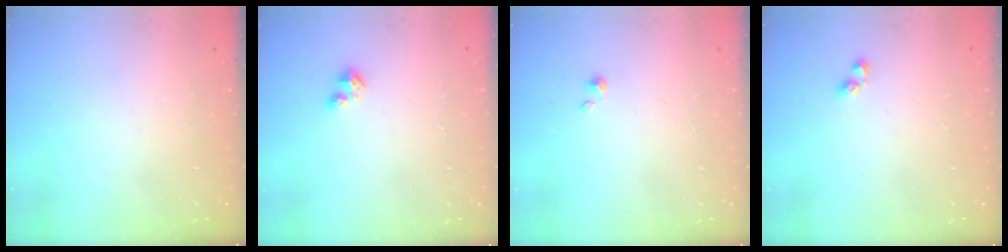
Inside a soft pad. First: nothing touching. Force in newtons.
{"total": 2.1, "press": 2.1, "slide": 0.2}
{"total": 0.7, "press": 0.7, "slide": 0.1}
{"total": 2.9, "press": 2.9, "slide": 0.2}